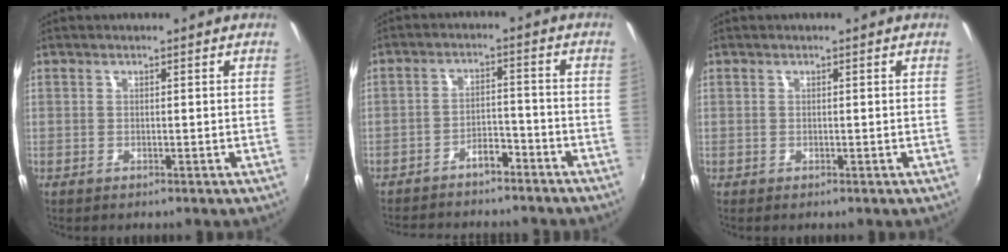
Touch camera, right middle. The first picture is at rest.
{"total": 9.7, "force": [-8.4, 3.1, 3.7], "torque": [-0.085, 0.018, -0.118]}
{"total": 0.0}